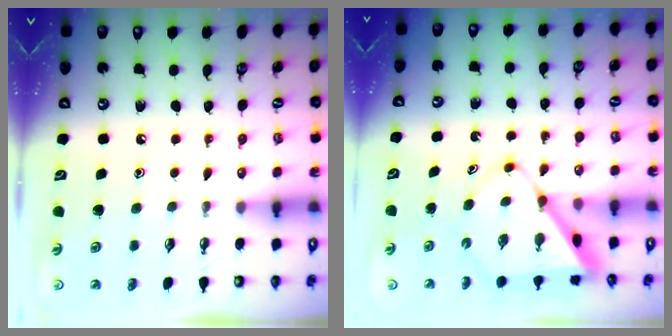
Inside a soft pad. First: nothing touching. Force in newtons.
{"total": 8.2, "press": 8.2, "slide": 0.8}